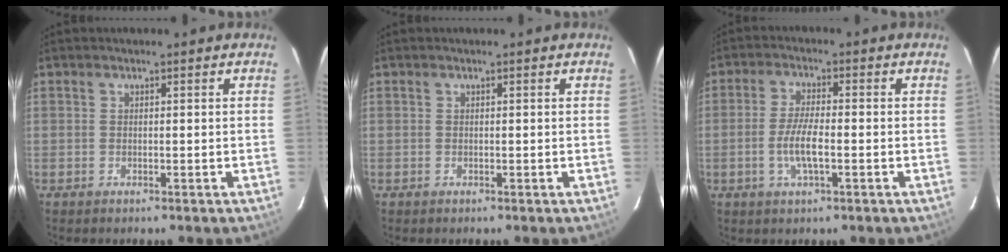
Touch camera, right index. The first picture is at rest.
{"total": 0.0}
{"total": 5.9, "force": [-1.7, 1.4, 5.5], "torque": [-0.110, -0.003, -0.033]}